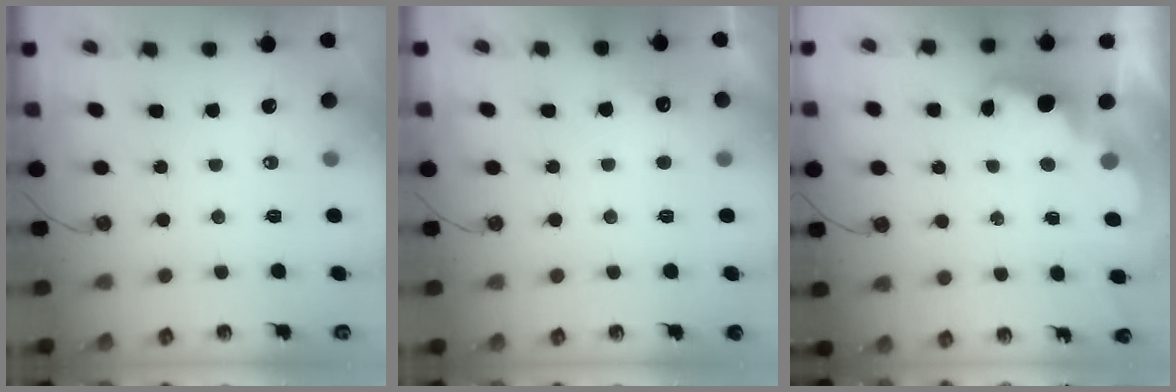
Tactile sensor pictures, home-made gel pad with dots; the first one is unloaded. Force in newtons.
{"total": 6.0, "press": 5.8, "slide": 1.2}
{"total": 2.3, "press": 2.3, "slide": 0.5}